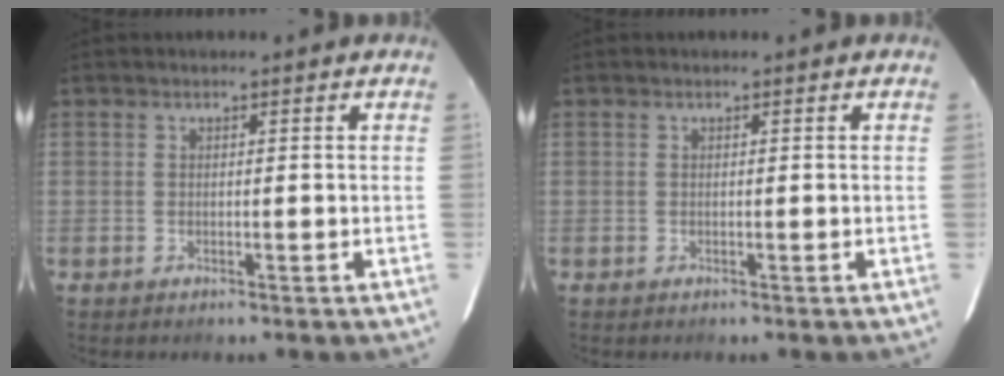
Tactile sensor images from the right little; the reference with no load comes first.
{"total": 0.0}